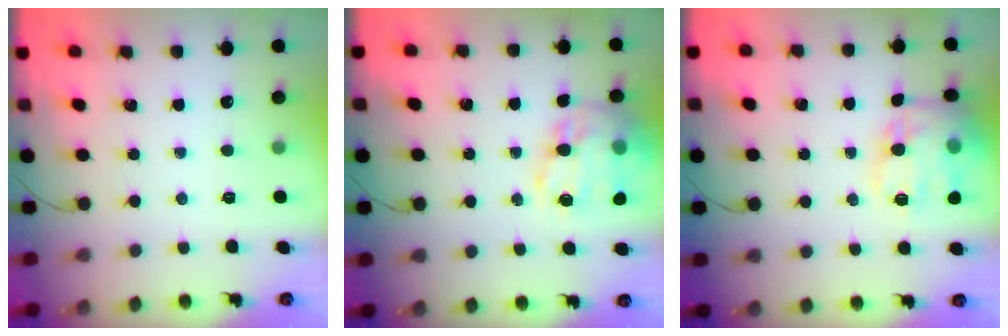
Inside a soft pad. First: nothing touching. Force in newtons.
{"total": 21.0, "press": 20.8, "slide": 3.1}
{"total": 16.2, "press": 16.0, "slide": 2.5}